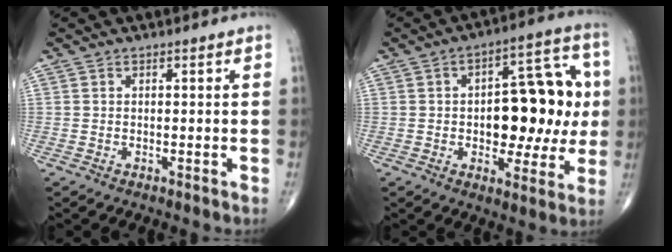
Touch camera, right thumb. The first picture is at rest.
{"total": 17.9, "force": [0.4, 9.6, 15.1], "torque": [-0.160, 0.027, 0.011]}